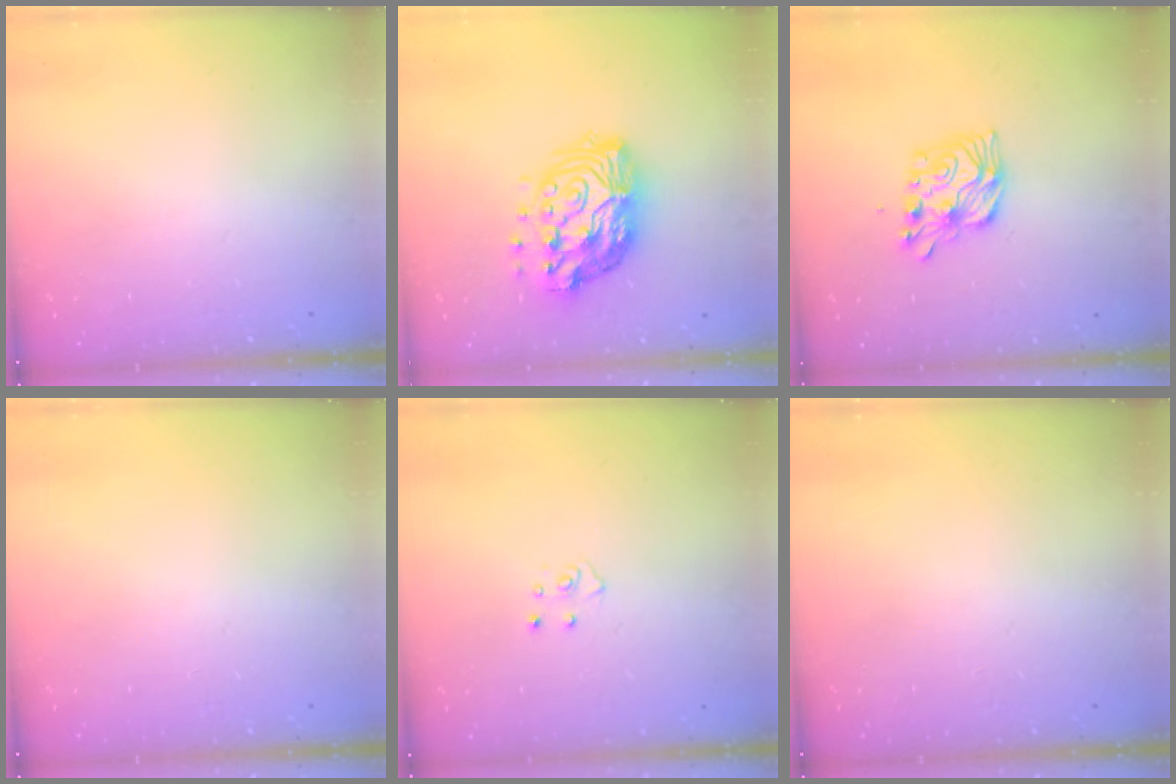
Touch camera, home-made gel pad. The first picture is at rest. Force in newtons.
{"total": 16.0, "press": 16.0, "slide": 1.1}
{"total": 11.6, "press": 11.6, "slide": 0.3}
{"total": 0.0}
{"total": 3.8, "press": 3.8, "slide": 0.3}
{"total": 0.0}